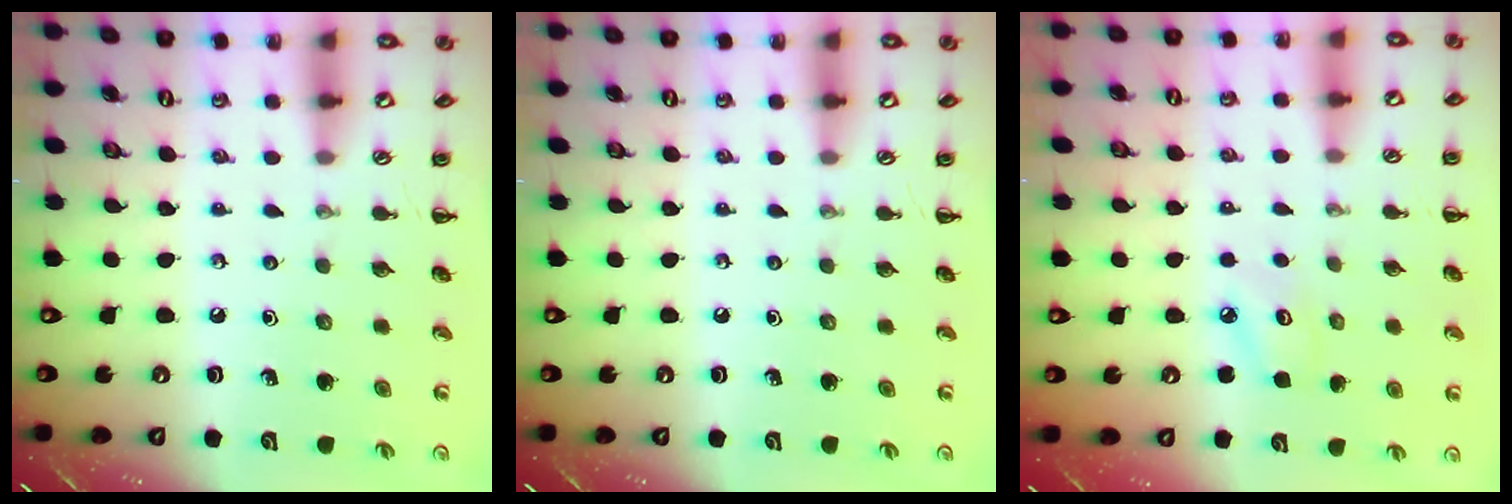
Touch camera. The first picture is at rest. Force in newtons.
{"total": 0.0}
{"total": 4.8, "press": 4.6, "slide": 1.4}